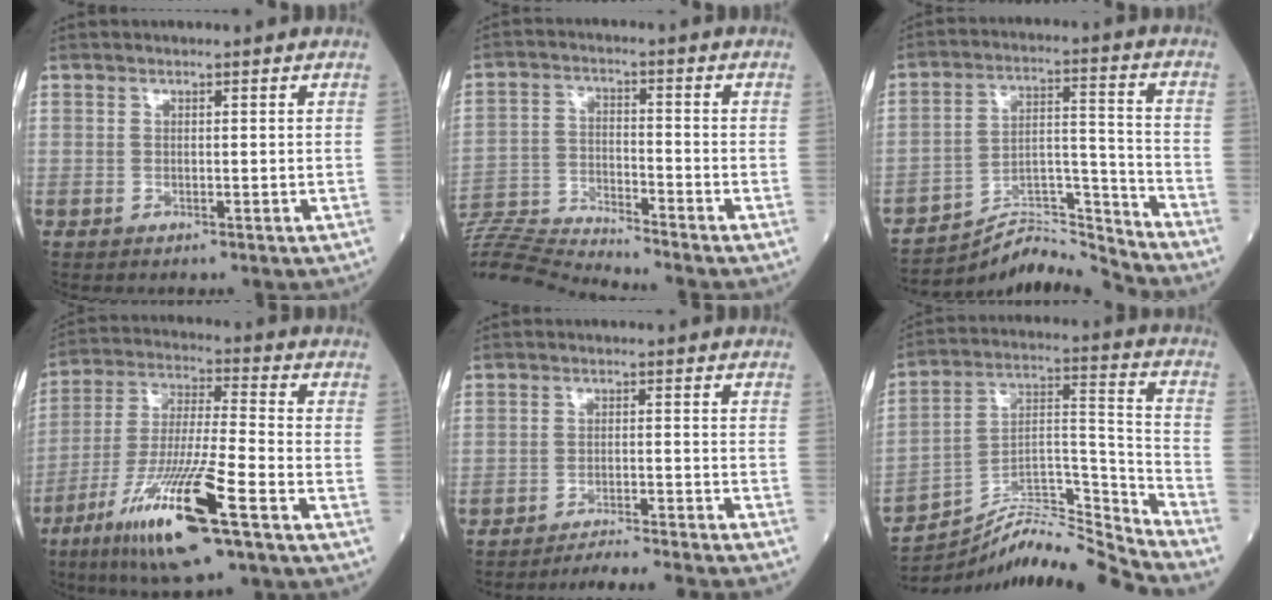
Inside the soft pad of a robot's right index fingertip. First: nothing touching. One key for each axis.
{"total": 12.6, "fx": -12.3, "fy": -2.1, "fz": 1.7, "tx": -0.034, "ty": 0.008, "tz": -0.227}
{"total": 11.2, "fx": -11.1, "fy": -1.3, "fz": -0.5, "tx": 0.011, "ty": 0.052, "tz": -0.191}
{"total": 17.5, "fx": -9.0, "fy": 1.2, "fz": 15.0, "tx": -0.311, "ty": -0.039, "tz": -0.166}
{"total": 11.7, "fx": -11.1, "fy": -1.7, "fz": 3.3, "tx": -0.023, "ty": -0.022, "tz": -0.155}
{"total": 15.5, "fx": -15.1, "fy": -1.4, "fz": 3.0, "tx": -0.040, "ty": 0.062, "tz": -0.259}